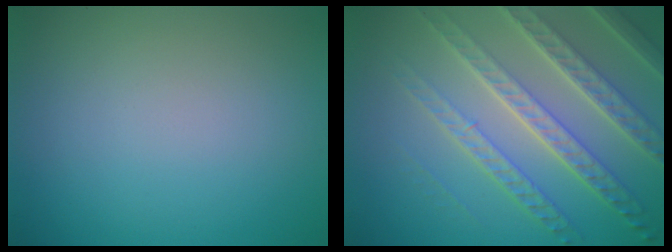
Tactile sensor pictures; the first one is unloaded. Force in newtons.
{"total": 7.9, "press": 5.3, "slide": 5.9}